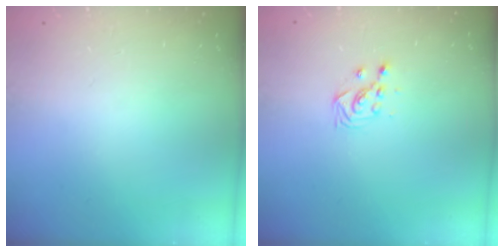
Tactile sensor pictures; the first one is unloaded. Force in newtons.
{"total": 2.7, "press": 2.7, "slide": 0.3}